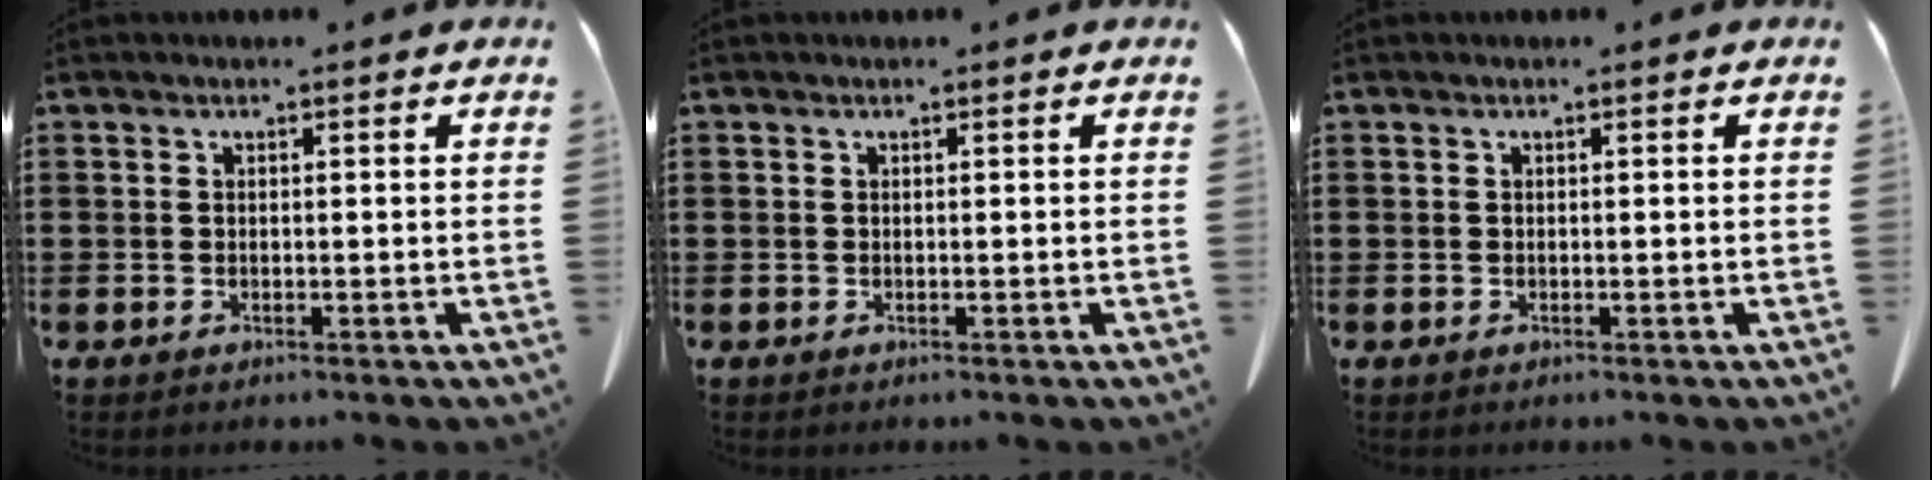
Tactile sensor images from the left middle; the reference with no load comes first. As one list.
[{"total": 0.0}, {"total": 0.0}]